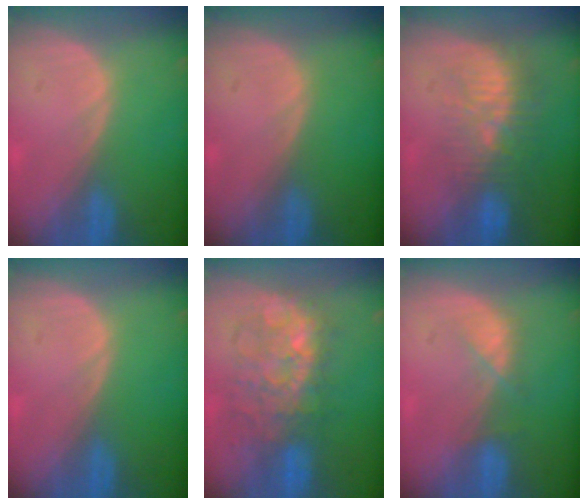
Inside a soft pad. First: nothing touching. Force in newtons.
{"total": 0.0}
{"total": 9.3, "press": 8.6, "slide": 3.7}
{"total": 0.0}
{"total": 9.0, "press": 9.0, "slide": 0.9}
{"total": 2.9, "press": 2.9, "slide": 0.7}